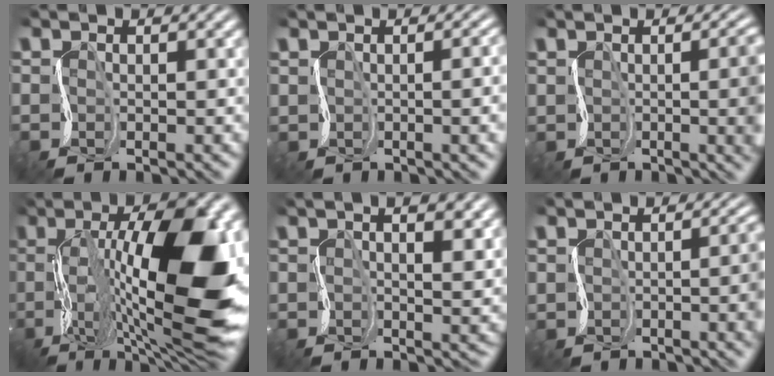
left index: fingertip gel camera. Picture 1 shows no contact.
{"total": 3.7, "force": [0.4, 1.8, 3.2], "torque": [-0.013, 0.003, 0.014]}
{"total": 3.5, "force": [0.7, 0.9, 3.3], "torque": [-0.029, -0.003, 0.020]}
{"total": 14.2, "force": [0.7, 6.0, 12.8], "torque": [-0.223, 0.015, 0.012]}
{"total": 4.6, "force": [2.6, 1.3, 3.6], "torque": [-0.044, 0.017, 0.031]}
{"total": 2.1, "force": [0.4, 0.2, 2.1], "torque": [-0.027, -0.004, 0.017]}